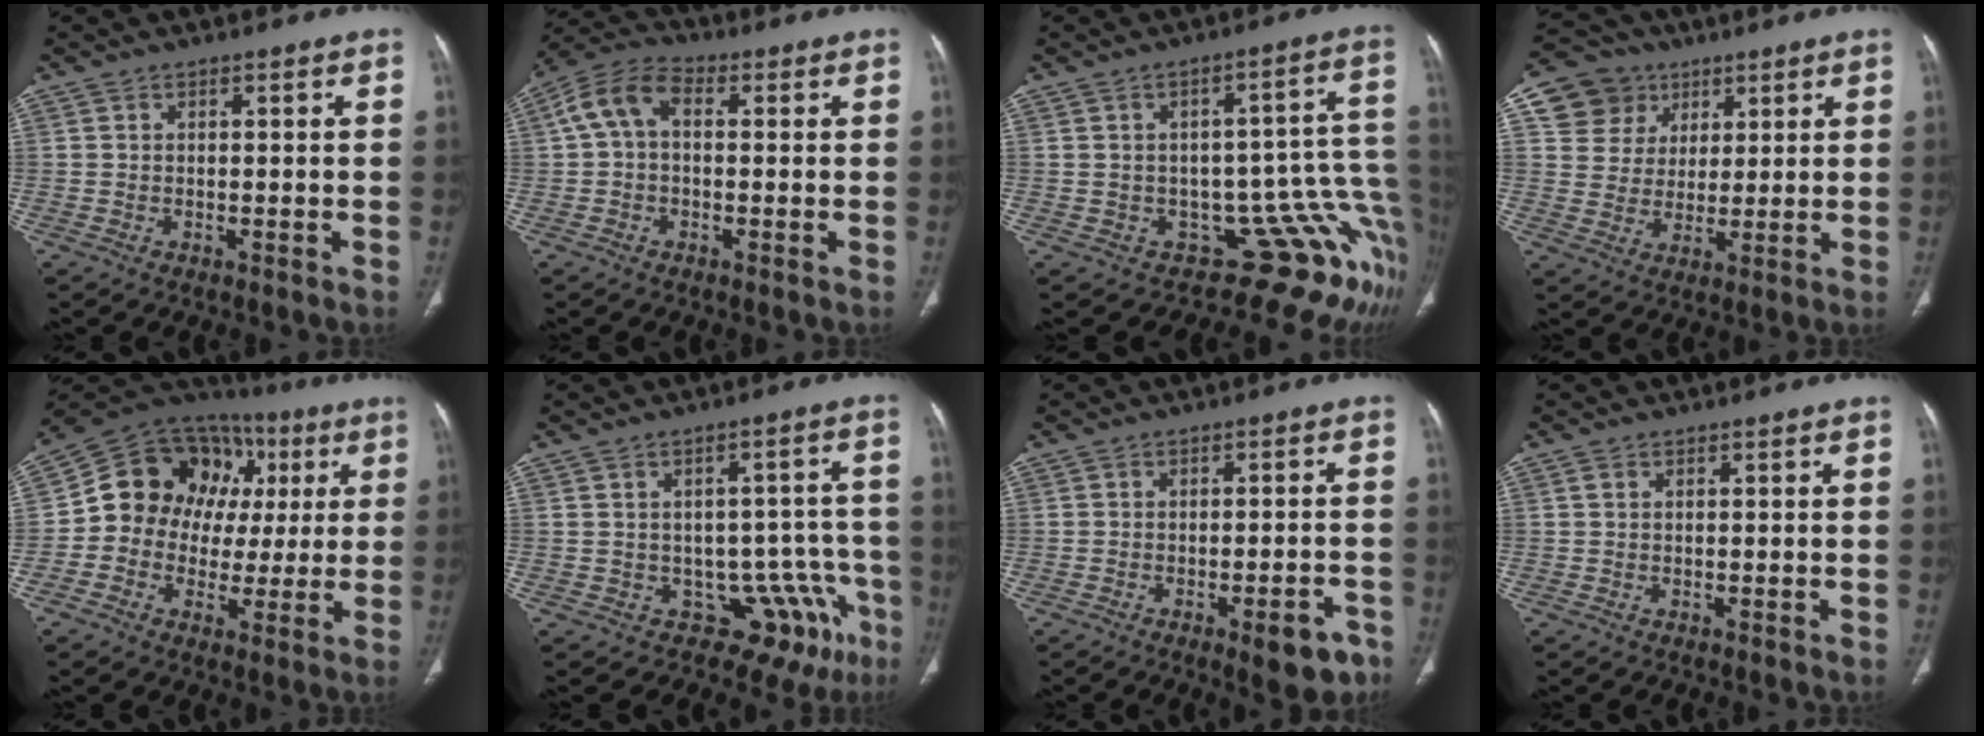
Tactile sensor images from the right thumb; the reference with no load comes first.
{"total": 7.9, "force": [1.0, 5.1, 6.0], "torque": [-0.115, 0.027, 0.010]}
{"total": 12.5, "force": [-6.3, 5.8, 9.2], "torque": [-0.046, 0.085, -0.083]}
{"total": 10.4, "force": [4.6, 9.0, 2.1], "torque": [-0.006, -0.009, 0.085]}
{"total": 18.3, "force": [2.6, 15.4, 9.4], "torque": [-0.094, 0.049, 0.041]}
{"total": 12.0, "force": [-6.4, 8.0, 6.3], "torque": [-0.024, 0.057, -0.078]}
{"total": 6.9, "force": [-3.9, 2.4, 5.1], "torque": [-0.046, 0.020, -0.043]}
{"total": 0.6, "force": [0.3, 0.3, 0.4], "torque": [-0.009, 0.008, 0.006]}